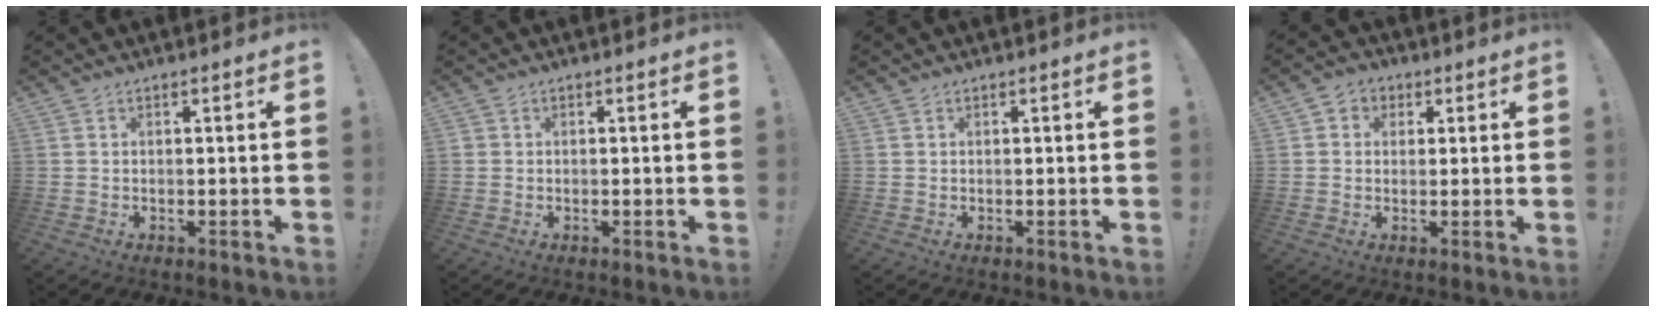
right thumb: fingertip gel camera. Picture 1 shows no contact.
{"total": 0.8, "force": [0.2, 0.7, 0.2], "torque": [-0.010, 0.004, 0.005]}
{"total": 0.0}
{"total": 3.7, "force": [0.2, 3.6, 1.1], "torque": [-0.020, 0.005, 0.004]}